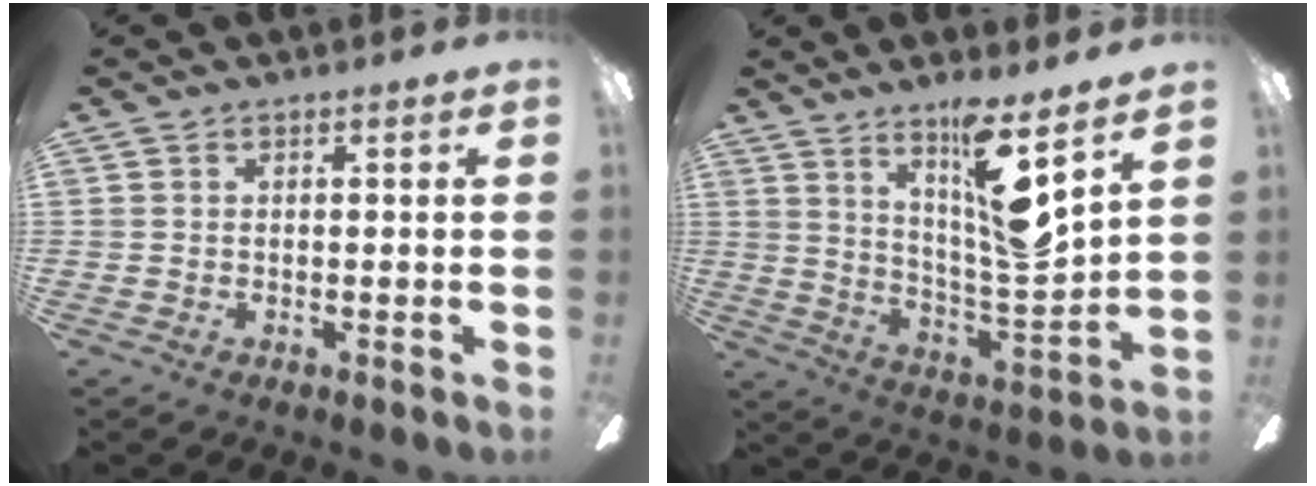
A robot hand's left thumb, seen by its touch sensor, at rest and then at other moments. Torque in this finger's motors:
{"motor_torque": [1.75, 0.99, 0.95, -0.81, 0.11]}